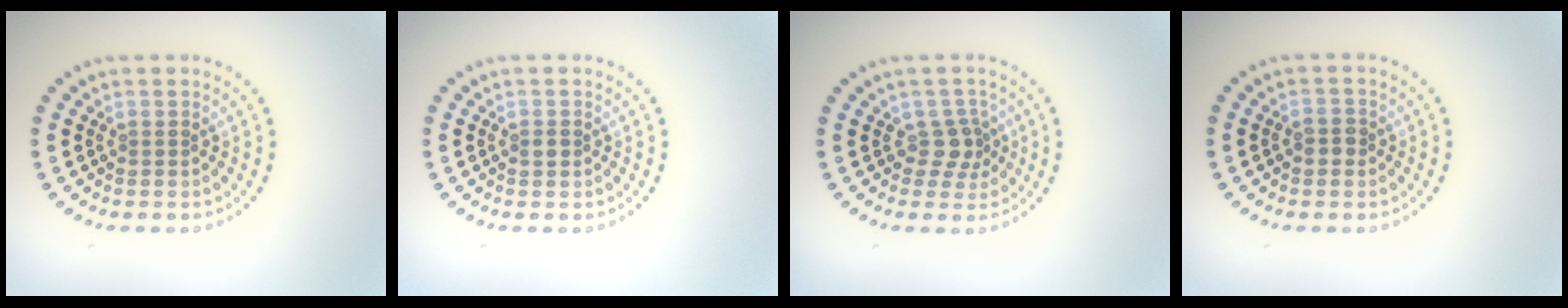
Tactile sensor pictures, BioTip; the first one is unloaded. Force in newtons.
{"total": 0.8, "press": 0.8, "slide": 0.0}
{"total": 2.0, "press": 1.6, "slide": 1.3}
{"total": 1.5, "press": 1.5, "slide": 0.4}